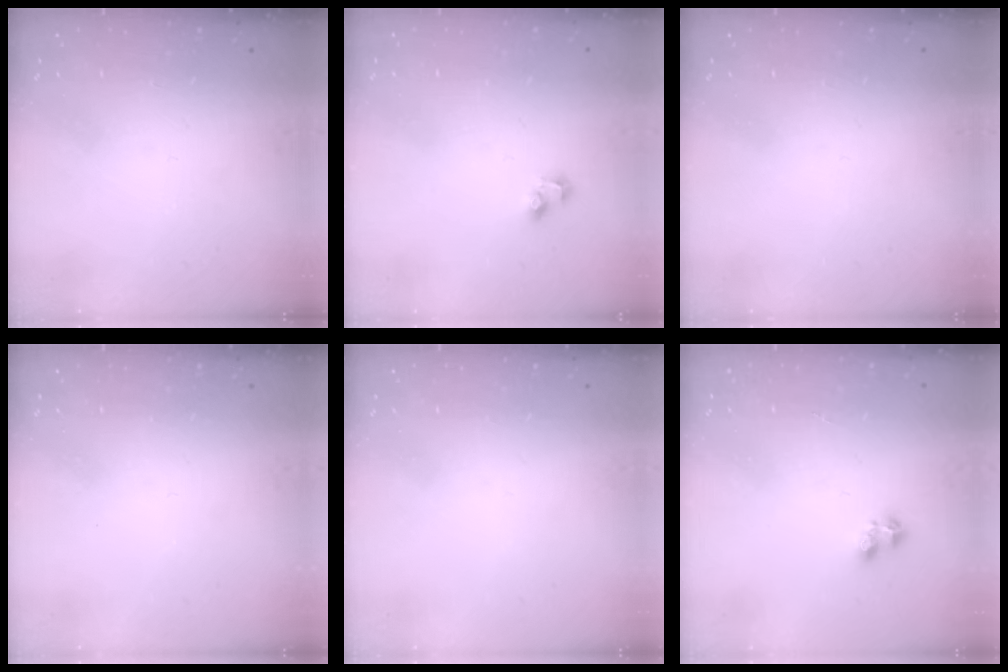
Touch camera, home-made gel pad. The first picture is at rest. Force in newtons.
{"total": 2.7, "press": 2.5, "slide": 1.2}
{"total": 0.0}
{"total": 0.0}
{"total": 0.0}
{"total": 2.2, "press": 2.1, "slide": 0.7}